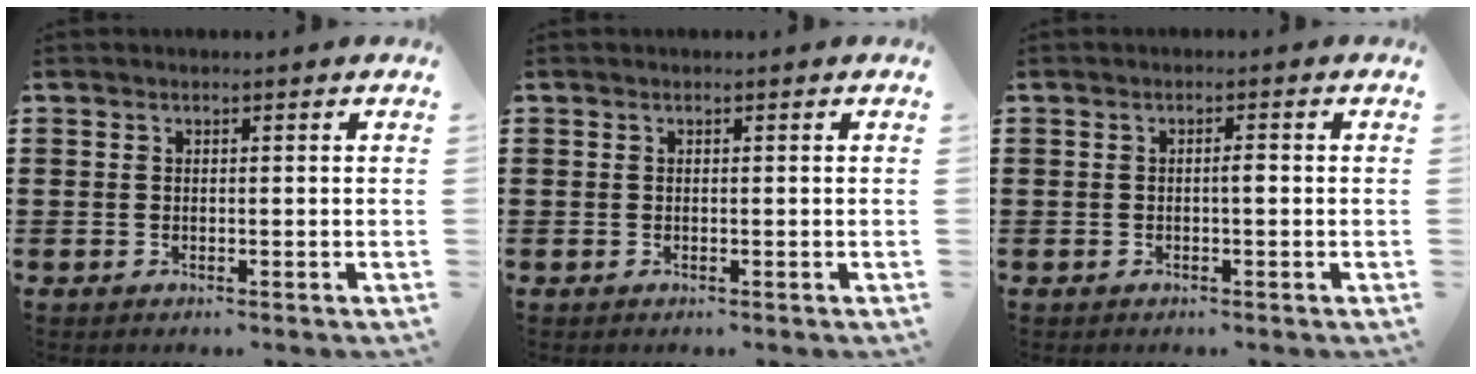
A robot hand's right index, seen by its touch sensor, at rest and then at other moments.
{"total": 0.0}
{"total": 1.2, "force": [-0.2, 0.2, 1.2], "torque": [-0.023, 0.000, -0.004]}